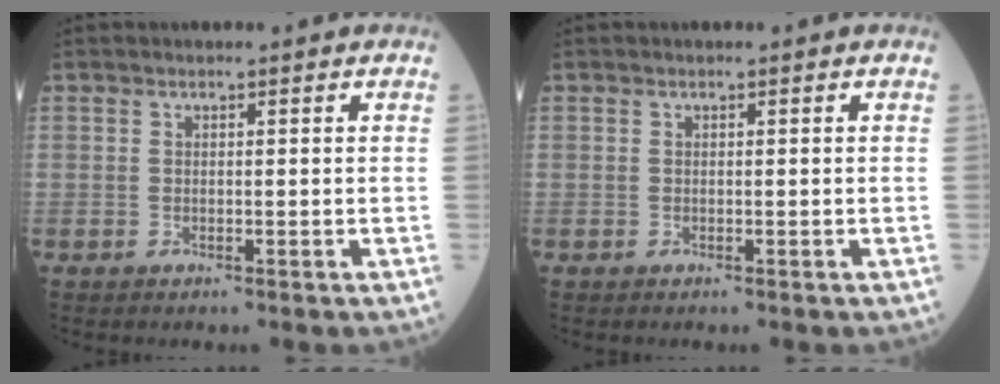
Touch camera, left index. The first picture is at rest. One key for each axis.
{"total": 0.0}